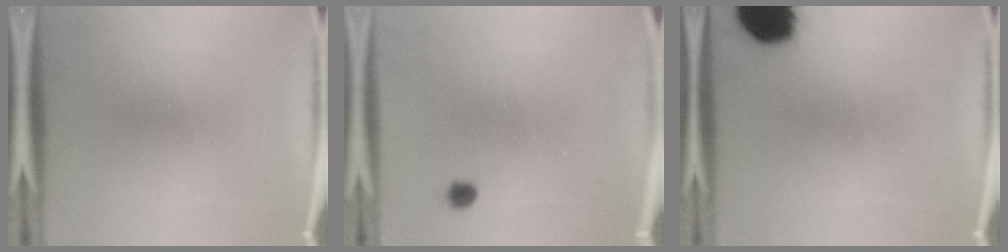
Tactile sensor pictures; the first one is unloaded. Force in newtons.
{"total": 1.3}
{"total": 13.4}